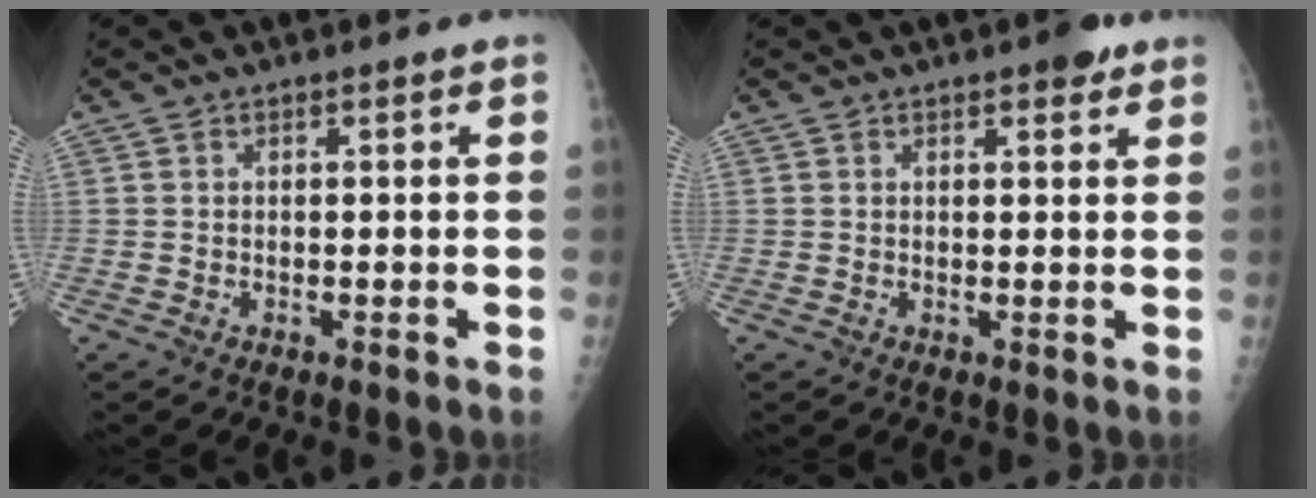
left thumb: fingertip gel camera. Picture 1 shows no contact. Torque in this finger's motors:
{"motor_torque": [0.27, 0.22, 0.43, 0.04, 0.00]}